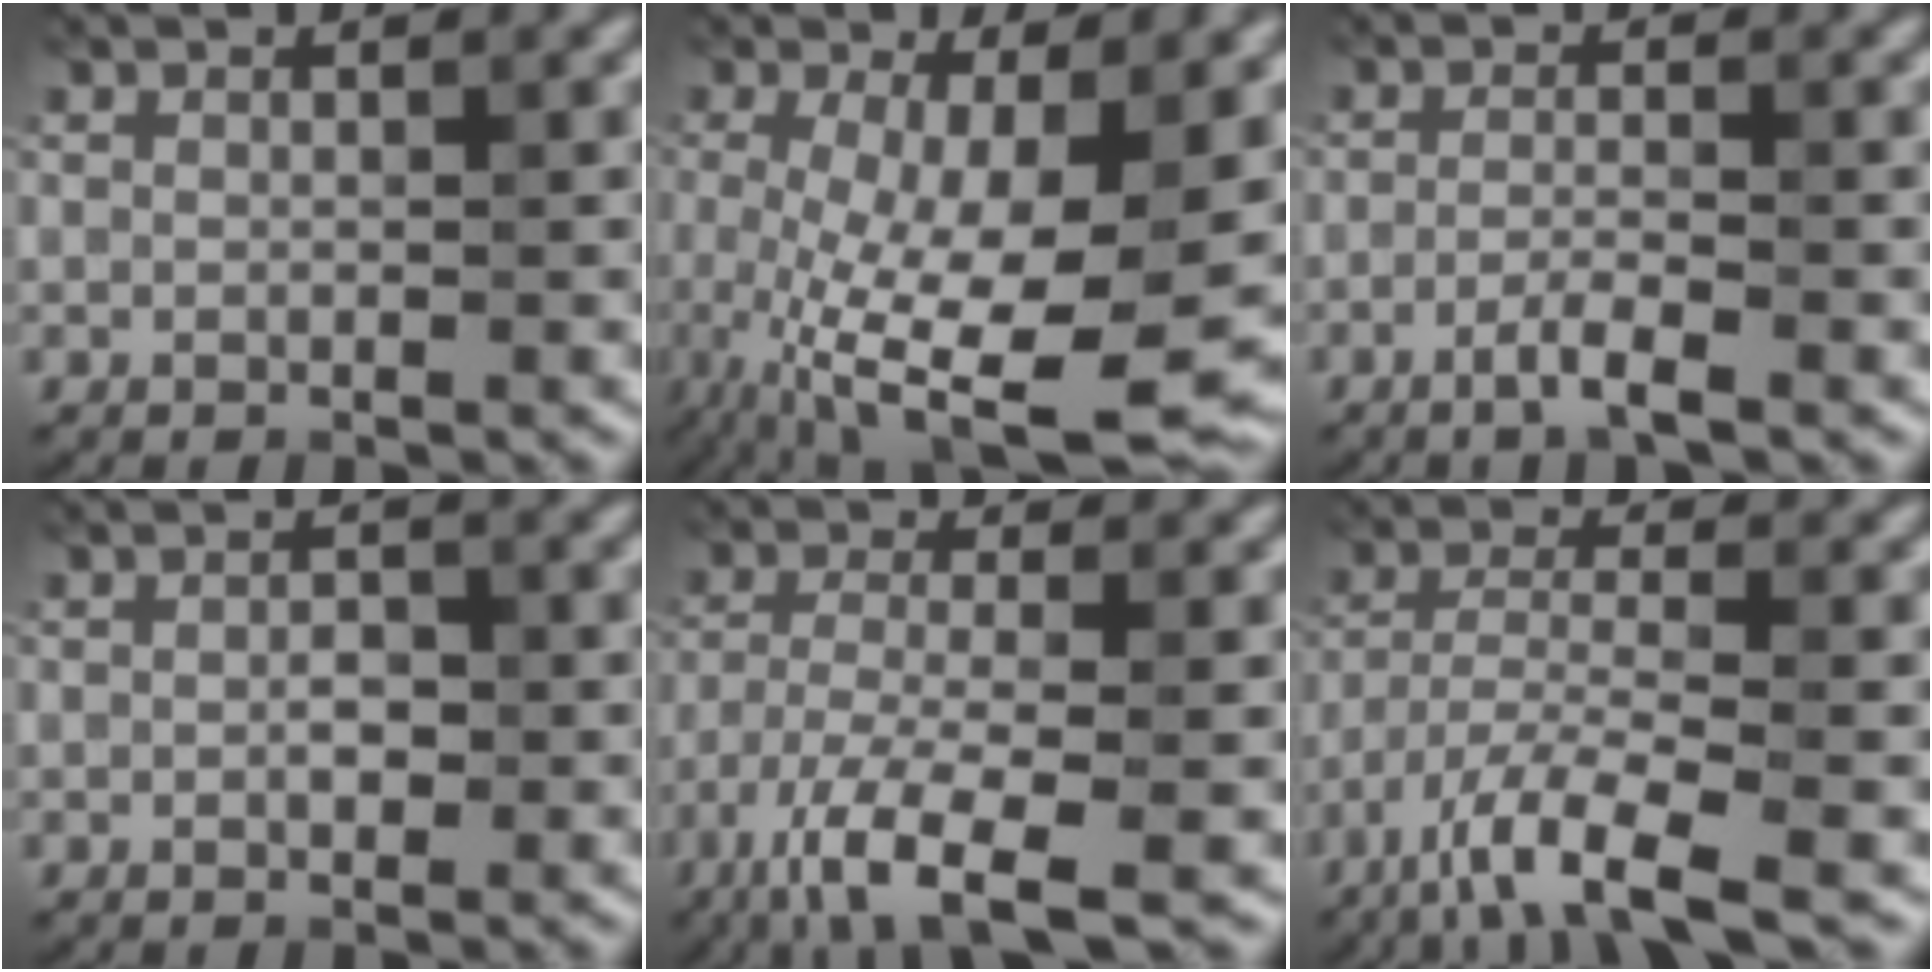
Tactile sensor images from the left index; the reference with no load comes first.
{"total": 12.4, "force": [-3.0, 3.9, 11.4], "torque": [-0.197, -0.029, -0.044]}
{"total": 2.2, "force": [-1.2, 0.3, 1.8], "torque": [-0.031, 0.006, -0.031]}
{"total": 1.4, "force": [-0.2, 0.8, 1.1], "torque": [-0.018, 0.000, -0.003]}
{"total": 7.2, "force": [-4.4, 1.7, 5.4], "torque": [-0.103, -0.009, -0.091]}
{"total": 6.6, "force": [-4.3, 1.3, 4.7], "torque": [-0.084, -0.003, -0.089]}